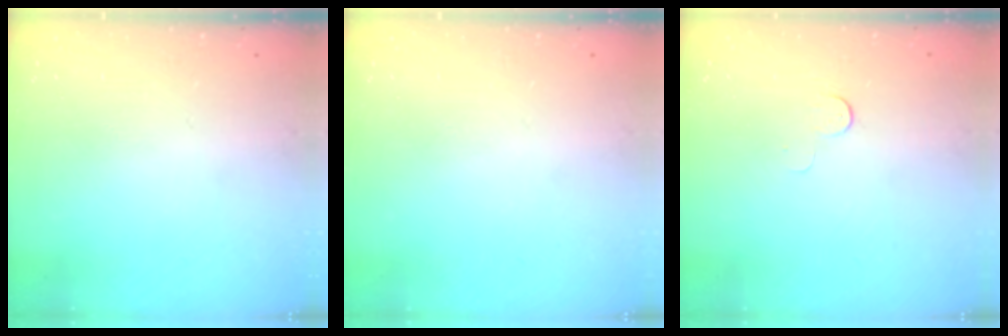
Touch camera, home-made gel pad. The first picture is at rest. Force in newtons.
{"total": 0.0}
{"total": 3.9, "press": 3.8, "slide": 0.4}